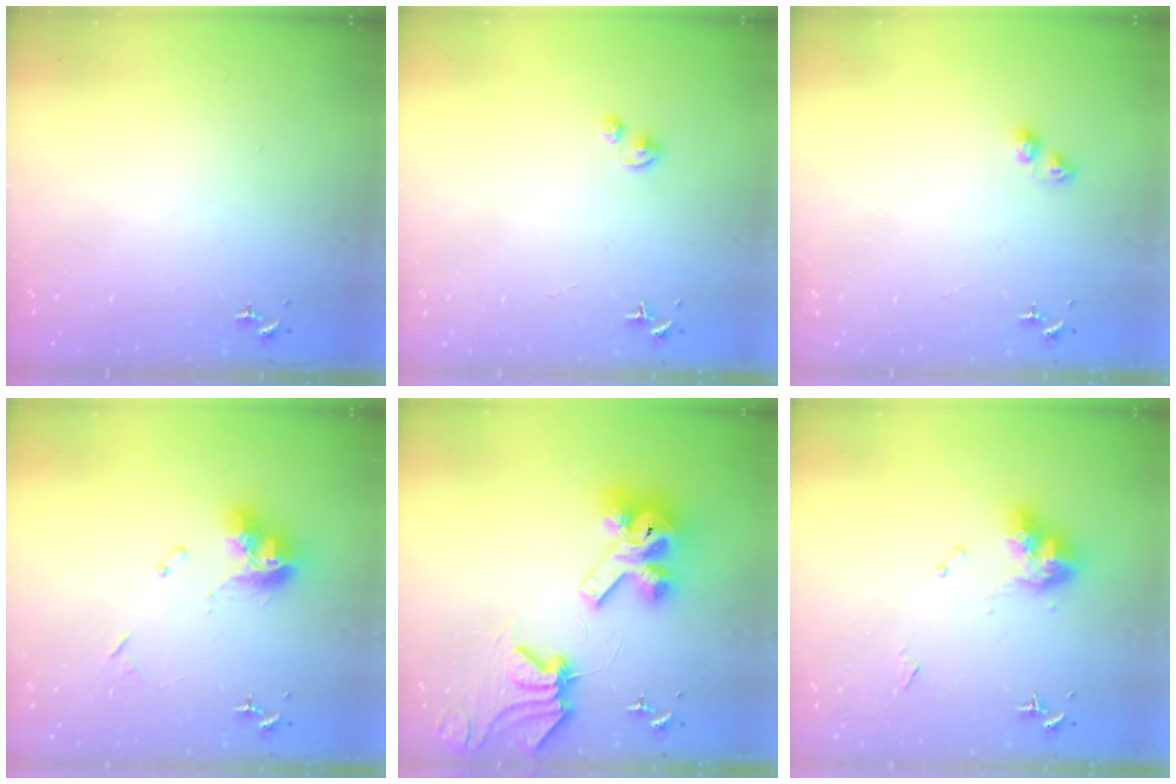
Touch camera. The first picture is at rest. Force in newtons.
{"total": 2.5, "press": 2.5, "slide": 0.3}
{"total": 5.3, "press": 5.2, "slide": 0.8}
{"total": 12.9, "press": 12.9, "slide": 1.0}
{"total": 16.8, "press": 16.7, "slide": 2.1}
{"total": 11.1, "press": 11.1, "slide": 1.0}